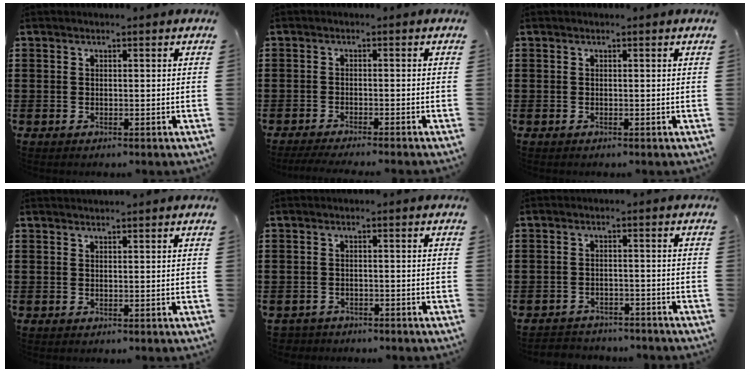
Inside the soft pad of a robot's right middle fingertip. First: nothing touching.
{"total": 1.9, "force": [-1.7, -0.3, 0.8], "torque": [-0.011, 0.002, -0.033]}
{"total": 0.0}
{"total": 0.8, "force": [0.8, -0.1, 0.1], "torque": [-0.002, -0.002, 0.015]}
{"total": 1.4, "force": [-1.3, 0.3, -0.2], "torque": [-0.002, 0.001, -0.031]}
{"total": 2.4, "force": [-2.4, 0.4, -0.2], "torque": [-0.004, 0.000, -0.053]}